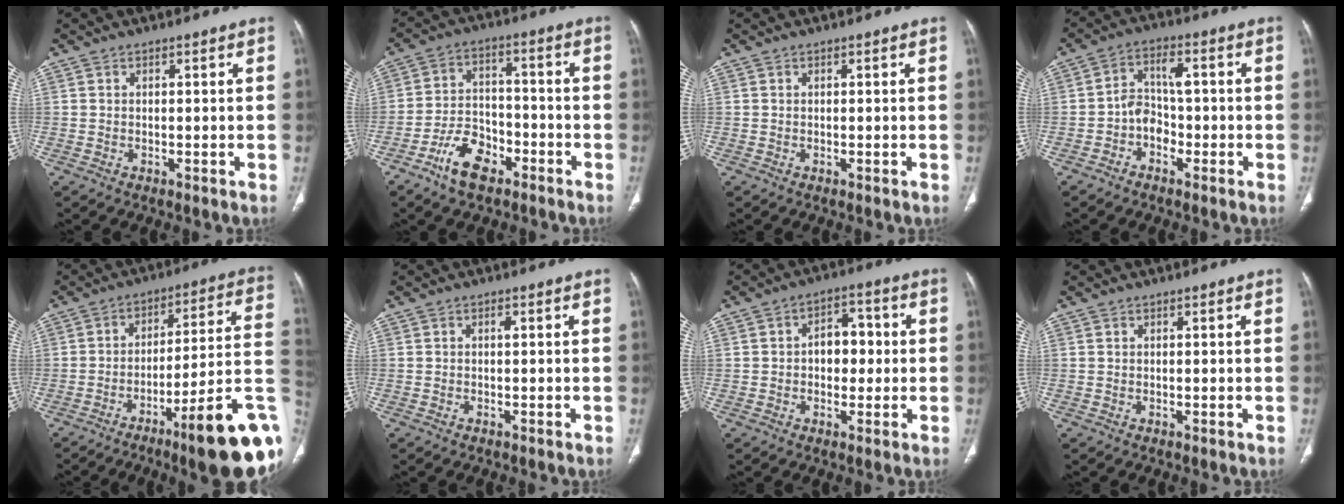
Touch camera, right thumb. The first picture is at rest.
{"total": 9.4, "force": [-5.8, 5.2, 5.2], "torque": [-0.085, 0.036, -0.107]}
{"total": 0.0}
{"total": 5.7, "force": [-2.1, 4.2, 3.3], "torque": [-0.044, 0.027, -0.047]}
{"total": 22.4, "force": [-9.4, 3.9, 20.0], "torque": [-0.203, 0.058, -0.133]}
{"total": 0.9, "force": [-0.2, 0.4, 0.8], "torque": [-0.014, 0.004, -0.005]}
{"total": 7.1, "force": [0.0, 5.1, 5.0], "torque": [-0.041, 0.021, -0.005]}
{"total": 0.0}